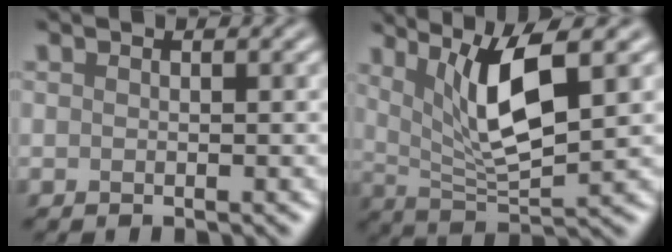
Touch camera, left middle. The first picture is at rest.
{"total": 7.1, "force": [2.8, 1.8, 6.3], "torque": [-0.114, -0.008, 0.053]}